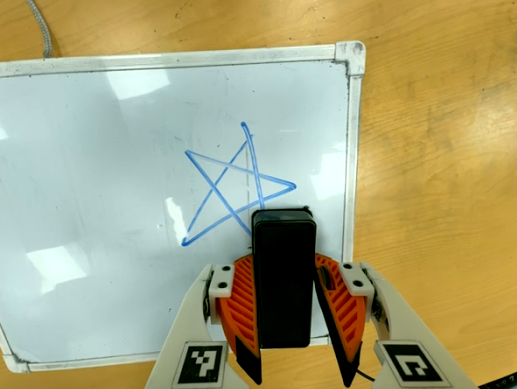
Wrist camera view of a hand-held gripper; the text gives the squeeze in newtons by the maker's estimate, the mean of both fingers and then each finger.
{"total": 4.8, "left": 4.3, "right": 5.3}